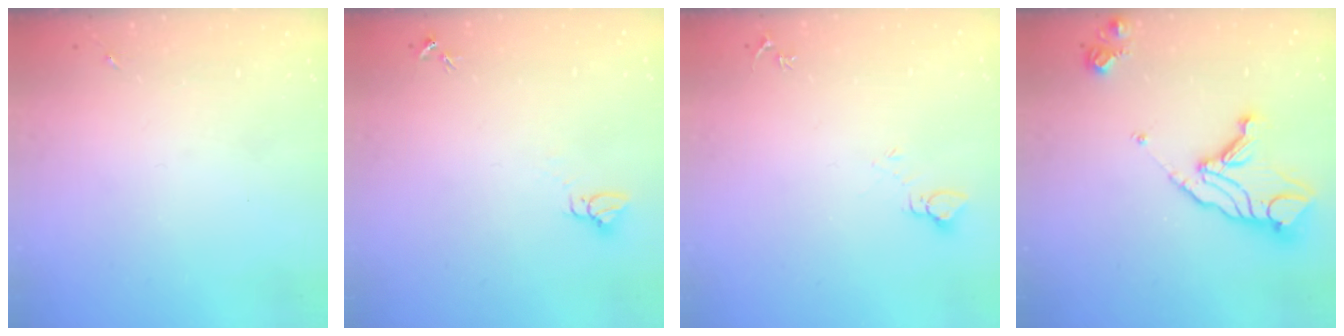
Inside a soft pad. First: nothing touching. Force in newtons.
{"total": 3.0, "press": 3.0, "slide": 0.1}
{"total": 3.7, "press": 3.7, "slide": 0.3}
{"total": 14.9, "press": 14.8, "slide": 1.5}